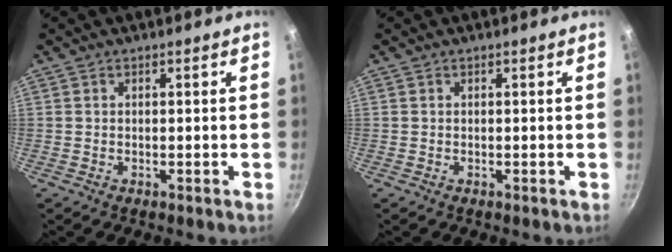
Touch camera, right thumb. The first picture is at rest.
{"total": 0.0}